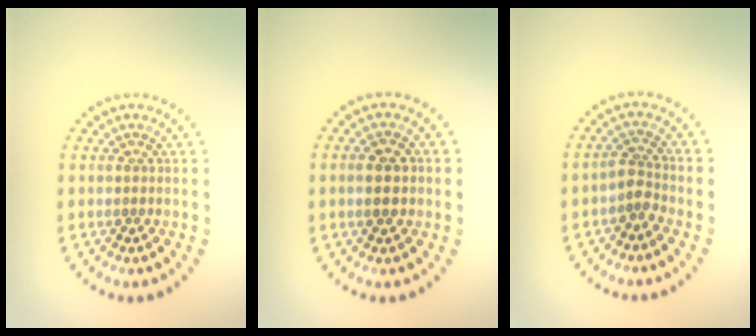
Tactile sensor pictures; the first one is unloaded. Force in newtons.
{"total": 2.3, "press": 2.3, "slide": 0.1}
{"total": 1.8, "press": 1.3, "slide": 1.2}